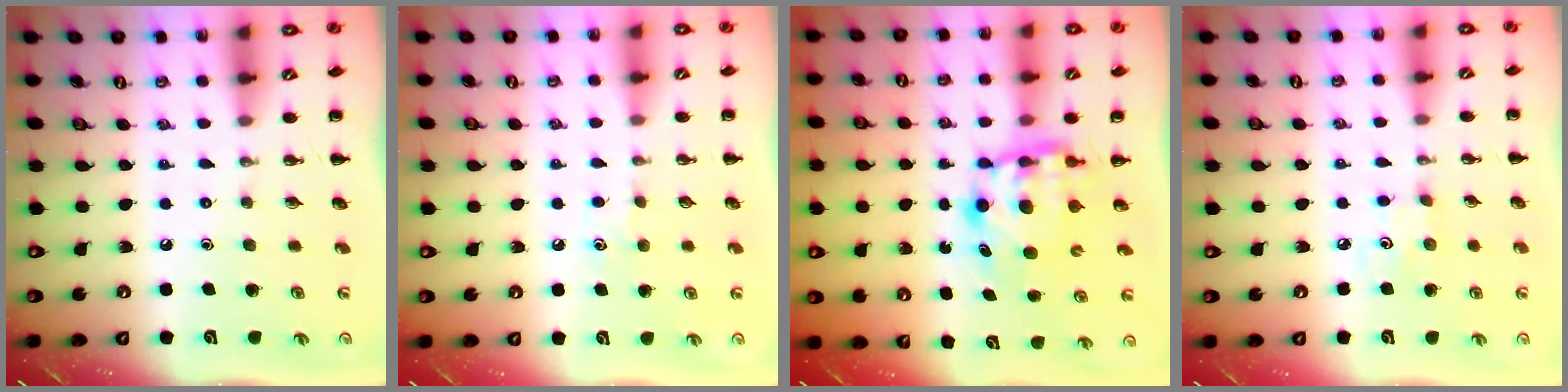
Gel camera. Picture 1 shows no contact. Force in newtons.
{"total": 4.0, "press": 3.8, "slide": 1.2}
{"total": 6.8, "press": 6.8, "slide": 1.0}
{"total": 2.5, "press": 2.4, "slide": 0.7}